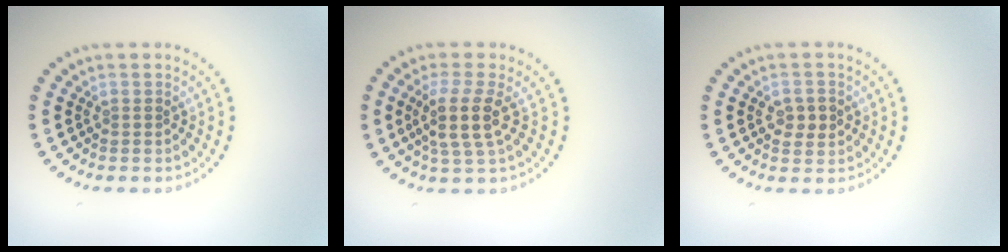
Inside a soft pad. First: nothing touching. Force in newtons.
{"total": 3.7, "press": 2.9, "slide": 2.2}
{"total": 2.2, "press": 2.2, "slide": 0.1}